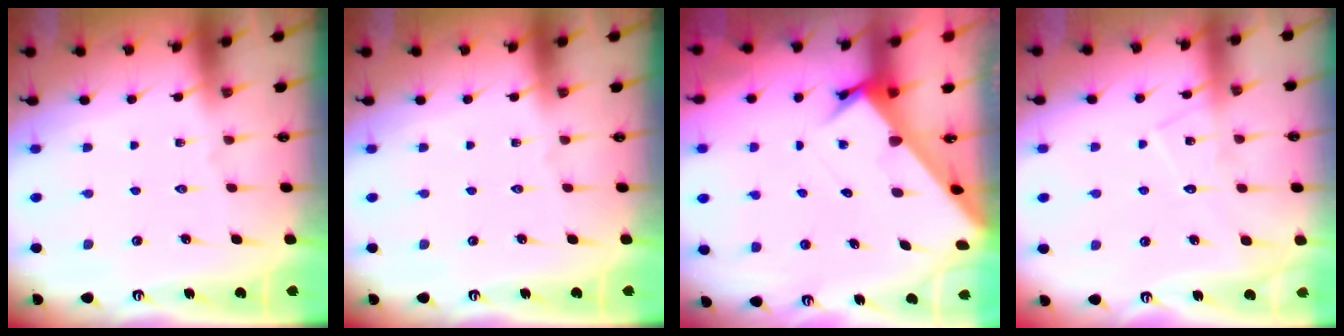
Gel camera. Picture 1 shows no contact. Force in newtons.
{"total": 0.0}
{"total": 2.9, "press": 2.9, "slide": 0.2}
{"total": 8.8, "press": 8.8, "slide": 0.6}